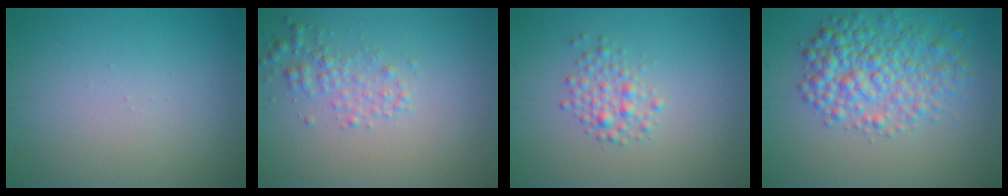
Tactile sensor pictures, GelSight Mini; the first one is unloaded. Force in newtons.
{"total": 2.1, "press": 2.1, "slide": 0.1}
{"total": 2.0, "press": 2.0, "slide": 0.1}
{"total": 5.8, "press": 5.8, "slide": 0.2}